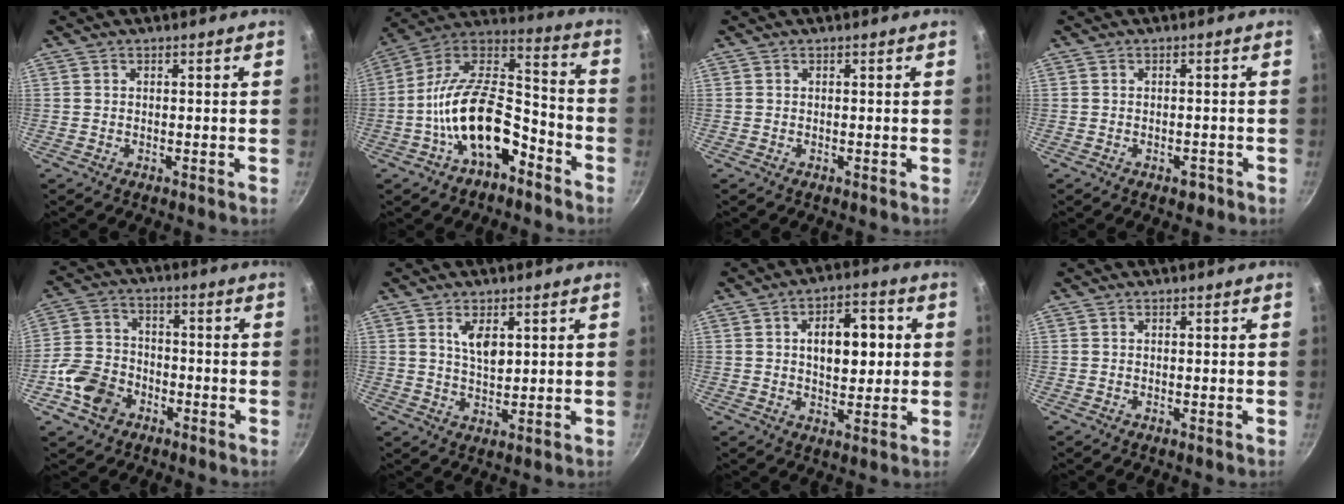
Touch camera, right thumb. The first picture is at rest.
{"total": 19.1, "force": [-8.1, 10.0, 14.1], "torque": [-0.214, 0.080, -0.153]}
{"total": 0.0}
{"total": 1.8, "force": [-1.1, 1.1, 1.0], "torque": [-0.008, 0.013, -0.006]}
{"total": 9.9, "force": [-4.5, 7.5, 4.6], "torque": [-0.070, 0.035, -0.094]}
{"total": 5.0, "force": [1.9, 2.5, 3.9], "torque": [-0.064, -0.016, 0.039]}
{"total": 11.0, "force": [1.6, 6.3, 8.9], "torque": [-0.096, 0.006, 0.021]}
{"total": 0.0}